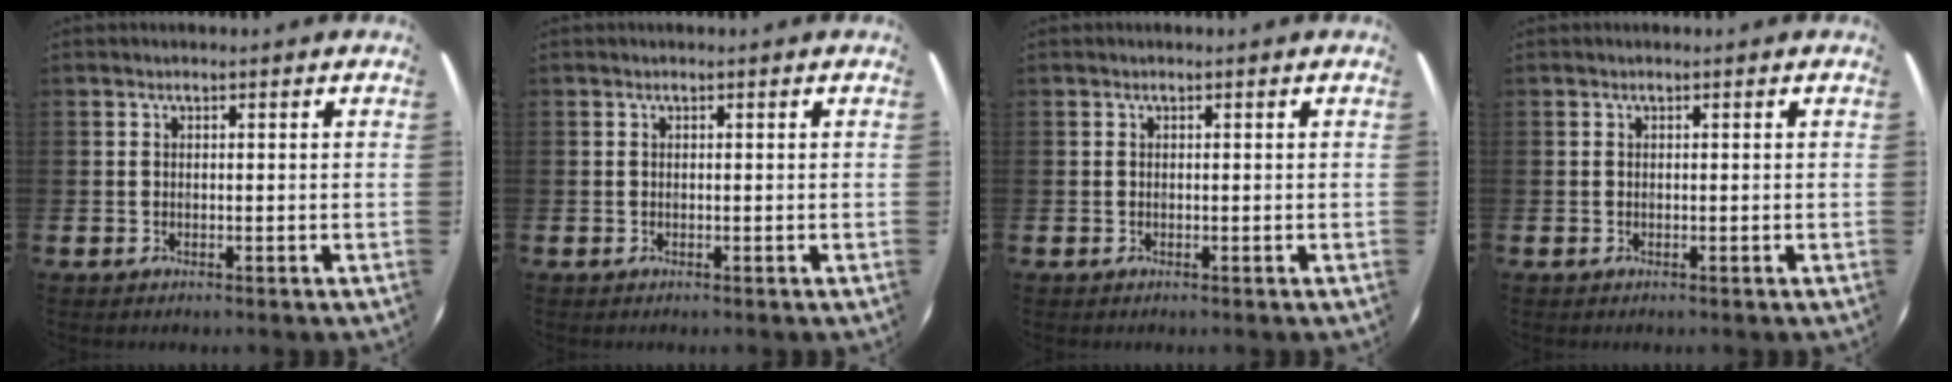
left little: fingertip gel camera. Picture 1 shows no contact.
{"total": 0.0}
{"total": 0.0}
{"total": 0.0}